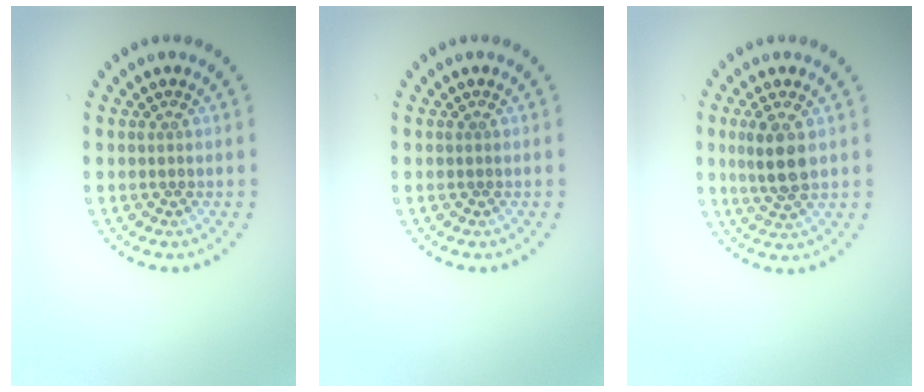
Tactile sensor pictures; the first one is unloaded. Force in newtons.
{"total": 0.0}
{"total": 3.4, "press": 3.3, "slide": 0.9}